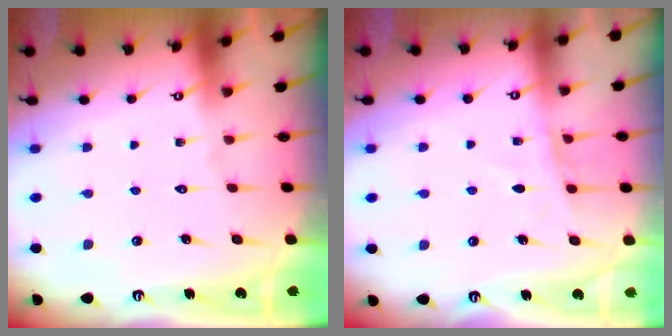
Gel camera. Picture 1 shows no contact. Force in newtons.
{"total": 7.0, "press": 7.0, "slide": 0.5}